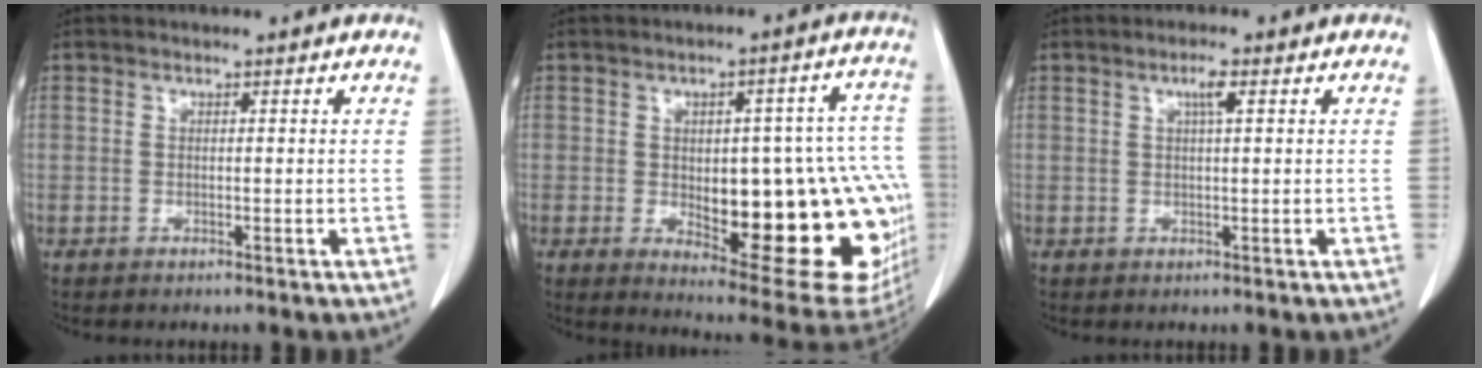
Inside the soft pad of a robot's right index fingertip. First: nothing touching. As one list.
[{"total": 25.6, "force": [-3.9, 8.4, 23.9], "torque": [-0.215, 0.020, -0.021]}, {"total": 2.0, "force": [0.8, 0.0, 1.8], "torque": [-0.035, 0.001, 0.013]}]